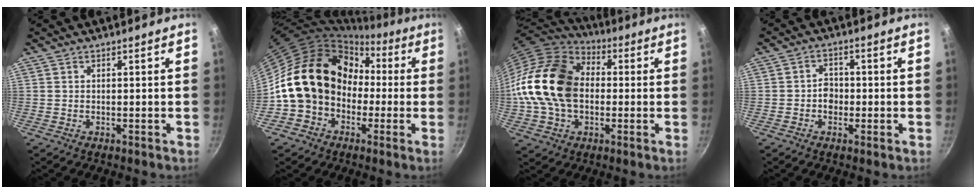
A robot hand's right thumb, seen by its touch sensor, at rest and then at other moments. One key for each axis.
{"total": 17.7, "fx": -1.1, "fy": 14.5, "fz": 10.0, "tx": -0.129, "ty": 0.066, "tz": -0.021}
{"total": 20.2, "fx": 0.2, "fy": 14.6, "fz": 14.0, "tx": -0.246, "ty": 0.035, "tz": -0.007}
{"total": 1.8, "fx": -0.6, "fy": 1.4, "fz": 1.0, "tx": -0.013, "ty": 0.008, "tz": -0.014}